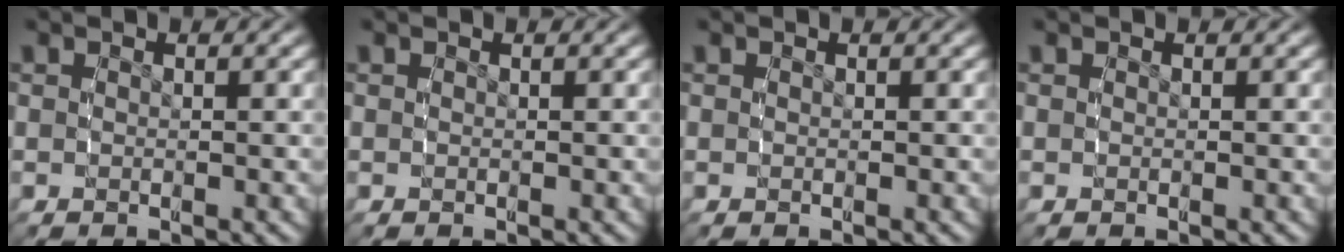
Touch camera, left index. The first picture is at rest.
{"total": 0.0}
{"total": 0.0}
{"total": 0.0}